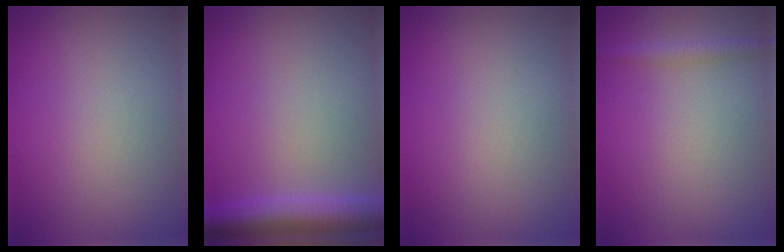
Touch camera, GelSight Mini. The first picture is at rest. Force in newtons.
{"total": 5.1, "press": 5.1, "slide": 0.2}
{"total": 0.0}
{"total": 1.7, "press": 1.7, "slide": 0.1}